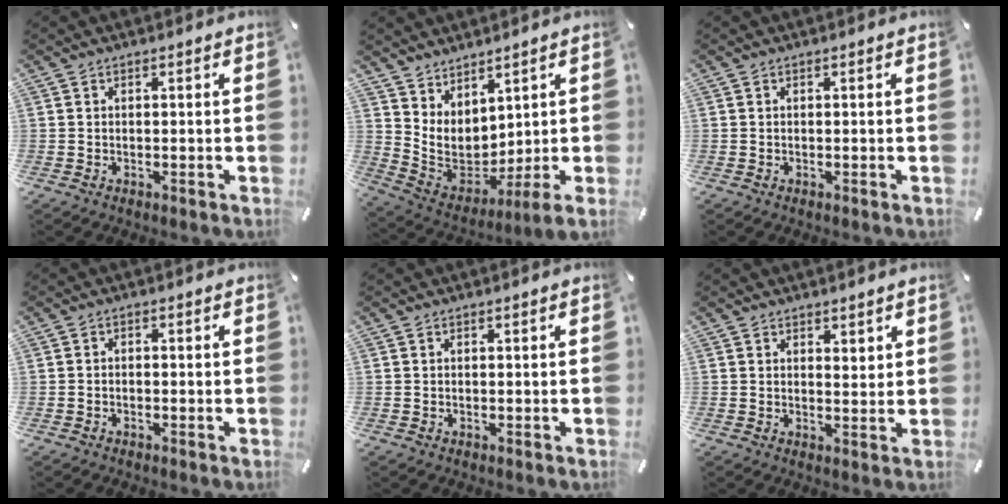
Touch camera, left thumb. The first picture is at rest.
{"total": 5.7, "force": [3.2, 3.2, 3.5], "torque": [-0.097, -0.052, 0.062]}
{"total": 0.0}
{"total": 1.2, "force": [-1.0, 0.4, 0.5], "torque": [-0.010, 0.003, -0.019]}
{"total": 0.0}
{"total": 2.4, "force": [1.9, 1.4, 0.4], "torque": [0.007, -0.011, 0.033]}